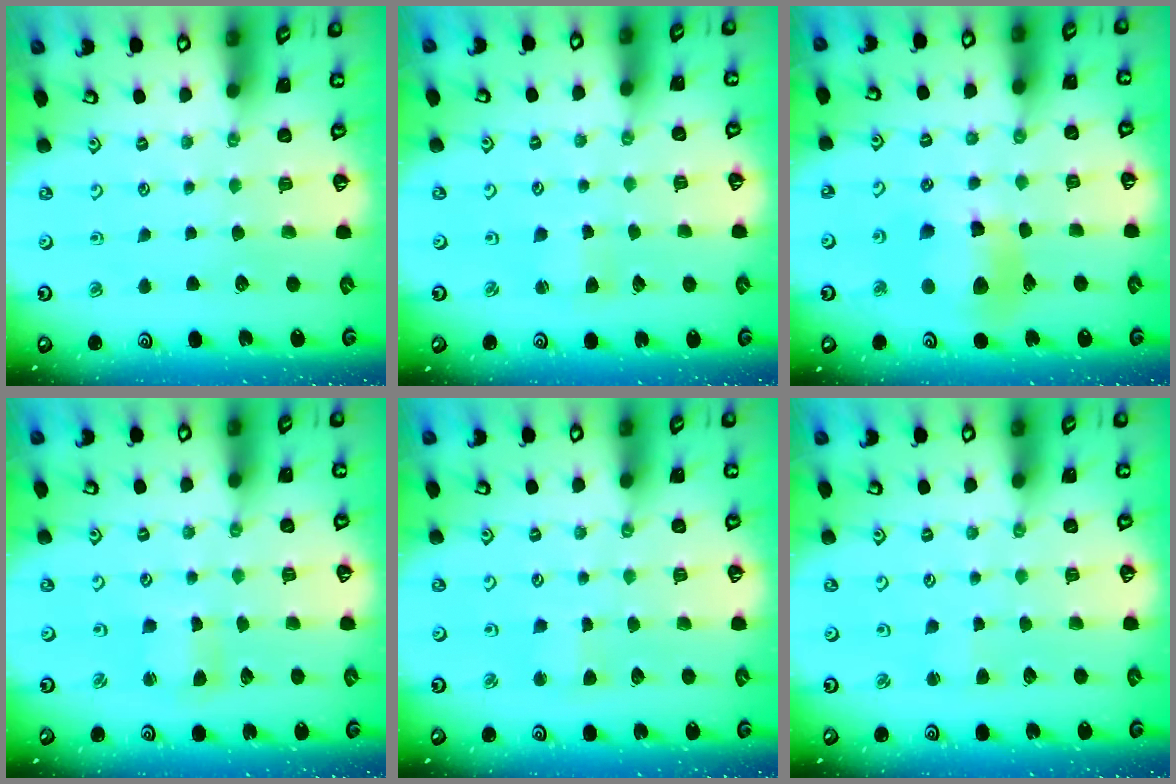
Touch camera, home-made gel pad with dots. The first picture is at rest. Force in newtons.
{"total": 2.9, "press": 2.9, "slide": 0.3}
{"total": 12.1, "press": 12.0, "slide": 1.6}
{"total": 2.2, "press": 2.2, "slide": 0.4}
{"total": 2.9, "press": 2.9, "slide": 0.3}
{"total": 2.3, "press": 2.3, "slide": 0.2}